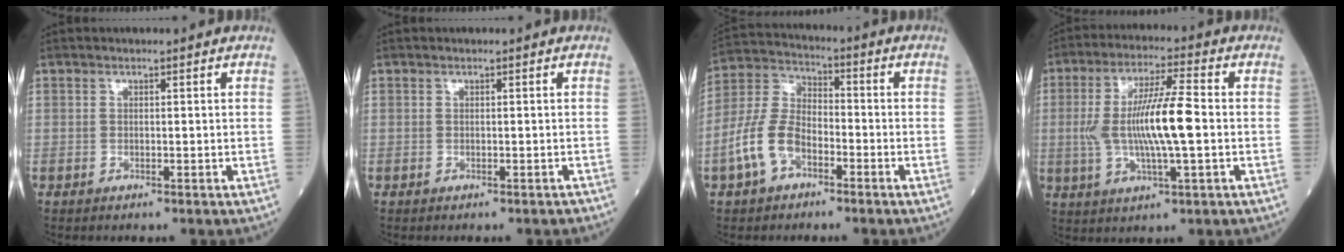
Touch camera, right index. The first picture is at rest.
{"total": 0.6, "force": [-0.5, 0.2, 0.2], "torque": [-0.004, 0.000, -0.008]}
{"total": 9.4, "force": [-4.2, 5.4, 6.5], "torque": [-0.157, 0.019, -0.087]}
{"total": 11.4, "force": [-0.5, 1.5, 11.3], "torque": [-0.224, 0.006, -0.012]}